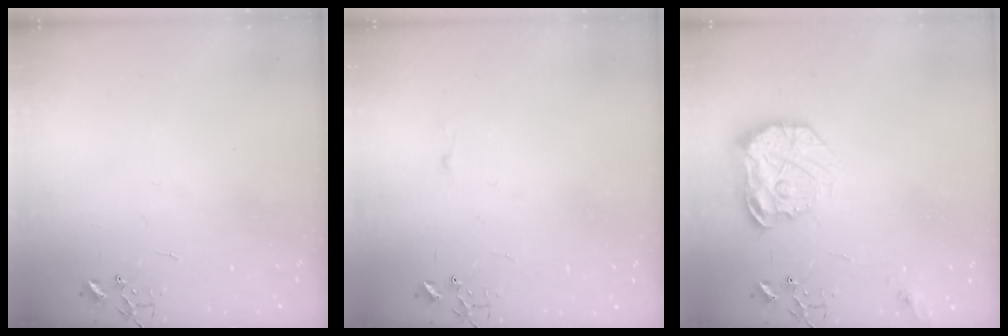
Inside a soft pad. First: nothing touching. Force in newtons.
{"total": 1.8, "press": 1.8, "slide": 0.2}
{"total": 17.2, "press": 17.1, "slide": 1.7}